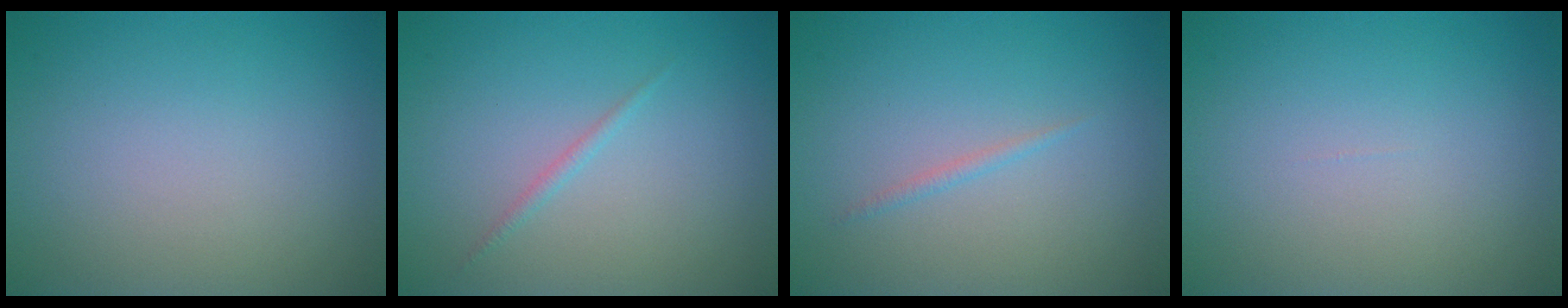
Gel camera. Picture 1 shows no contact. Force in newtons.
{"total": 0.7, "press": 0.7, "slide": 0.1}
{"total": 0.6, "press": 0.6, "slide": 0.1}
{"total": 0.0}